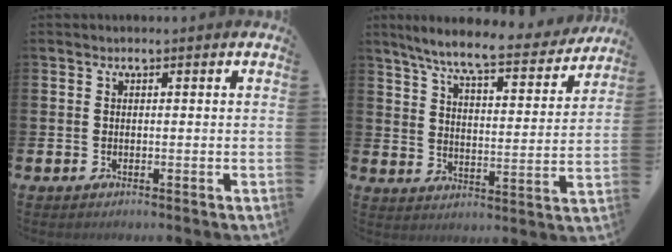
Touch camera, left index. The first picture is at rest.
{"total": 8.2, "force": [7.3, 1.0, 3.6], "torque": [-0.095, -0.045, 0.123]}